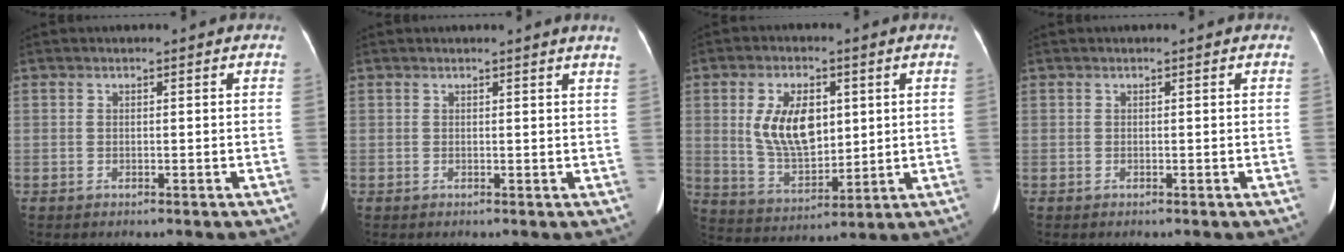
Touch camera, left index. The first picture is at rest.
{"total": 2.1, "force": [1.8, -0.6, 0.9], "torque": [-0.020, -0.009, 0.014]}
{"total": 10.5, "force": [2.4, 5.6, 8.5], "torque": [-0.175, 0.008, 0.054]}
{"total": 0.0}